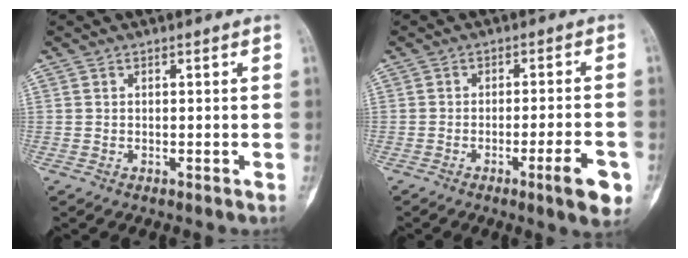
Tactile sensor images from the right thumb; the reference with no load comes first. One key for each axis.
{"total": 7.4, "fx": -3.3, "fy": 1.0, "fz": 6.6, "tx": -0.087, "ty": 0.008, "tz": -0.043}